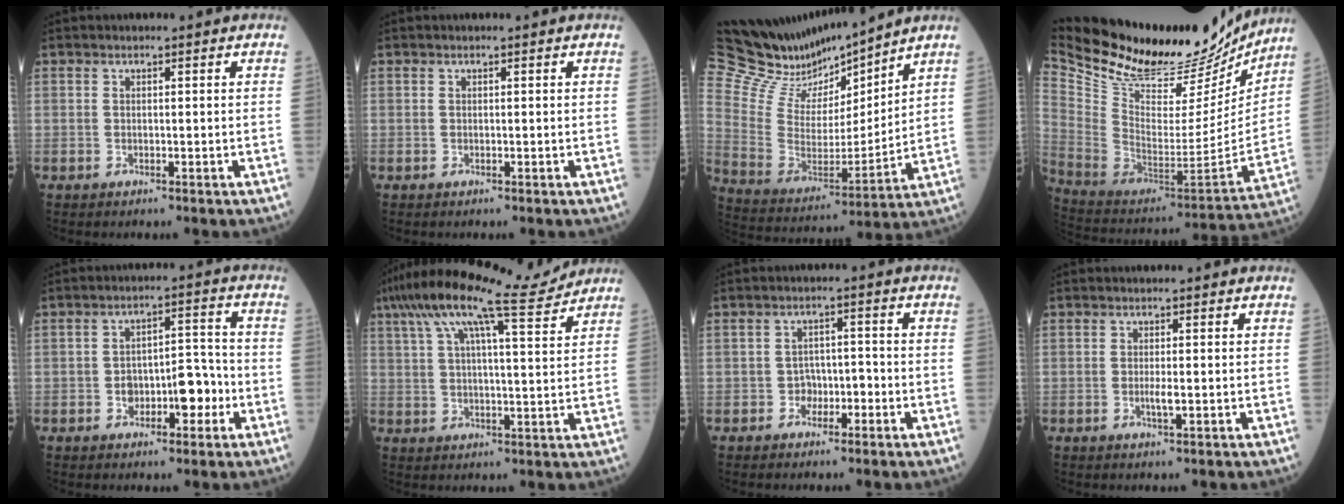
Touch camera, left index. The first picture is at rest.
{"total": 0.0}
{"total": 18.8, "force": [17.2, 3.9, 6.5], "torque": [-0.134, -0.013, 0.312]}
{"total": 29.7, "force": [25.8, 7.8, 12.4], "torque": [-0.225, -0.051, 0.390]}
{"total": 6.5, "force": [-2.4, 3.1, 5.3], "torque": [-0.078, 0.022, -0.035]}
{"total": 14.3, "force": [11.8, 0.6, 8.1], "torque": [-0.155, 0.029, 0.181]}
{"total": 2.6, "force": [-1.5, 1.8, 1.2], "torque": [-0.008, 0.008, -0.029]}
{"total": 1.2, "force": [-0.3, 0.2, 1.1], "torque": [-0.022, -0.006, -0.005]}